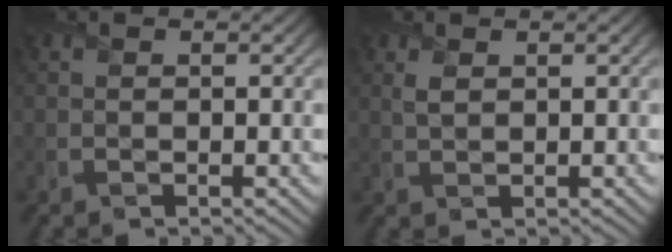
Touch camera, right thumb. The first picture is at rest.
{"total": 1.3, "force": [0.7, 0.7, 0.9], "torque": [-0.025, -0.003, 0.017]}